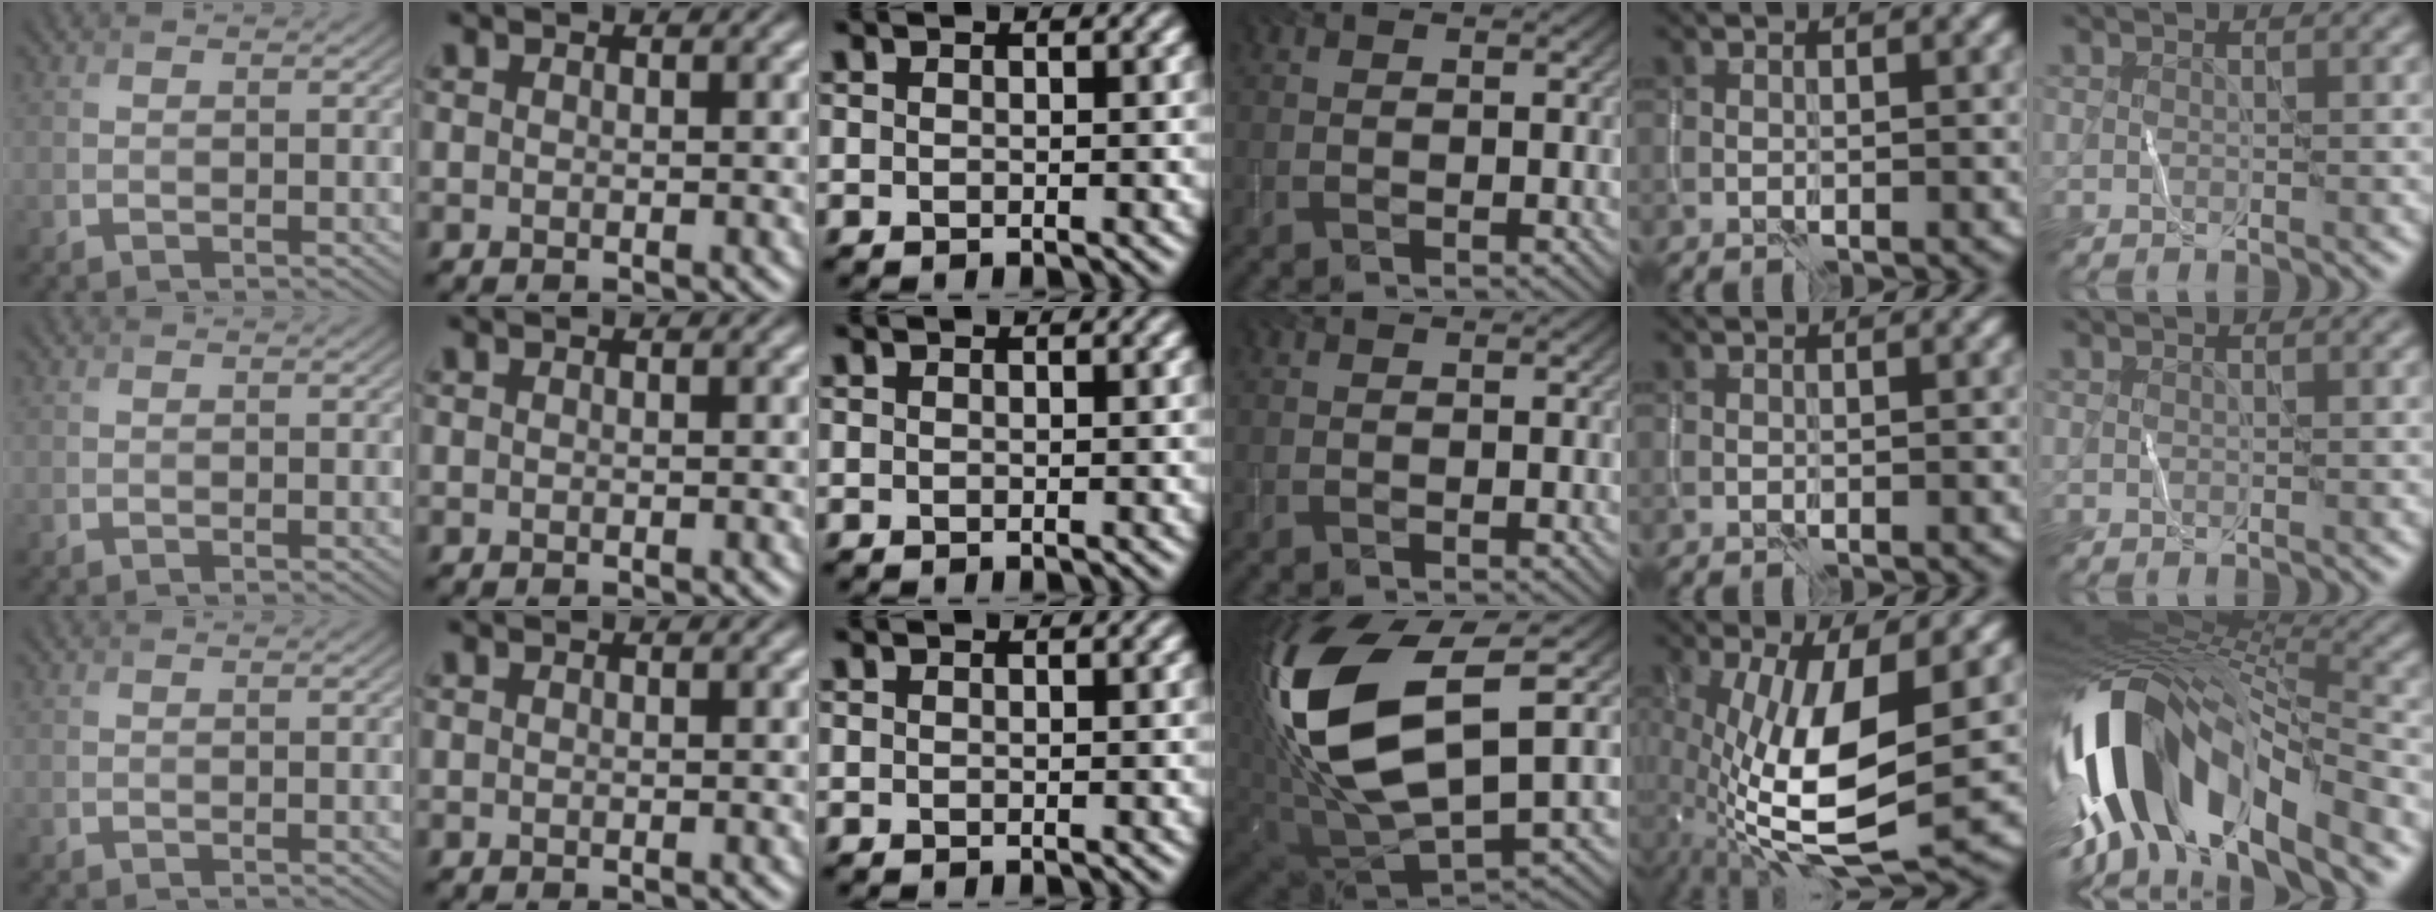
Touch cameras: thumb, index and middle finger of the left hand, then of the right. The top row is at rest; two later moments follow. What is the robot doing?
{"motion": "wipe", "object": "whiteboard"}